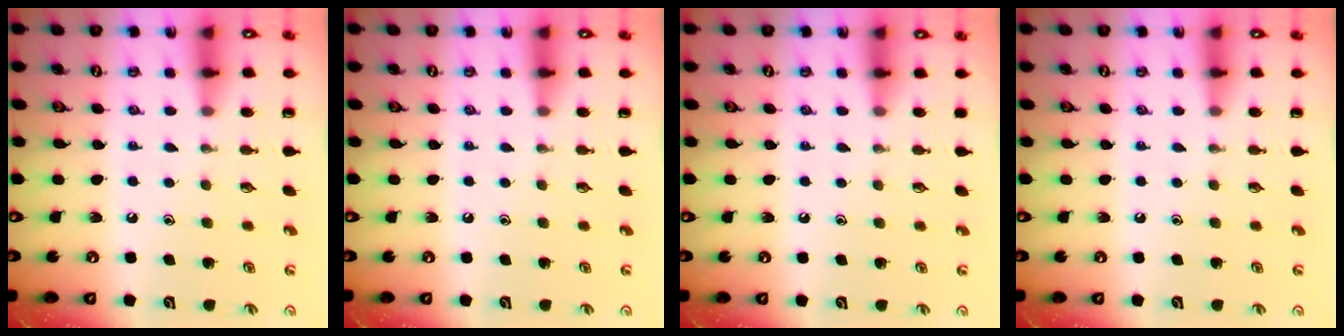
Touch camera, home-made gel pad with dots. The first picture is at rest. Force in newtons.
{"total": 0.0}
{"total": 1.9, "press": 1.9, "slide": 0.1}
{"total": 0.0}